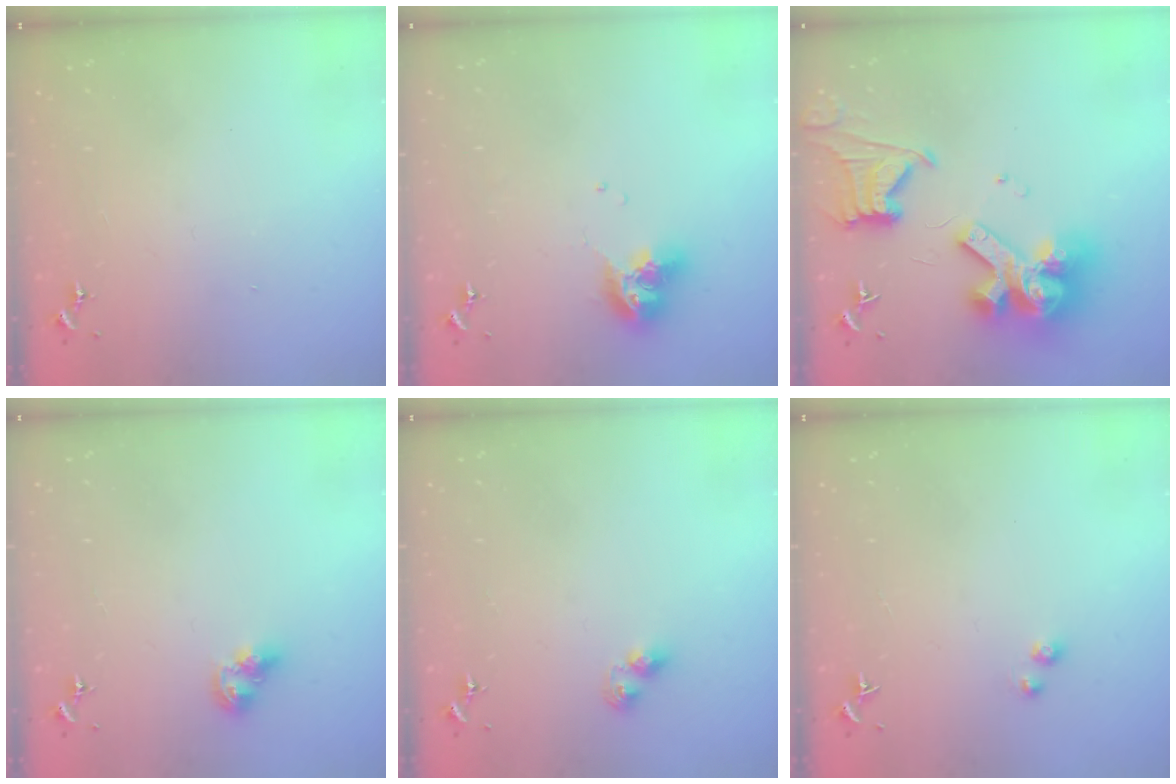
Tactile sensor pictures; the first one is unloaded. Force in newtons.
{"total": 10.0, "press": 10.0, "slide": 1.2}
{"total": 21.3, "press": 21.1, "slide": 2.6}
{"total": 6.3, "press": 6.3, "slide": 0.5}
{"total": 5.0, "press": 5.0, "slide": 0.4}
{"total": 1.0, "press": 1.0, "slide": 0.1}